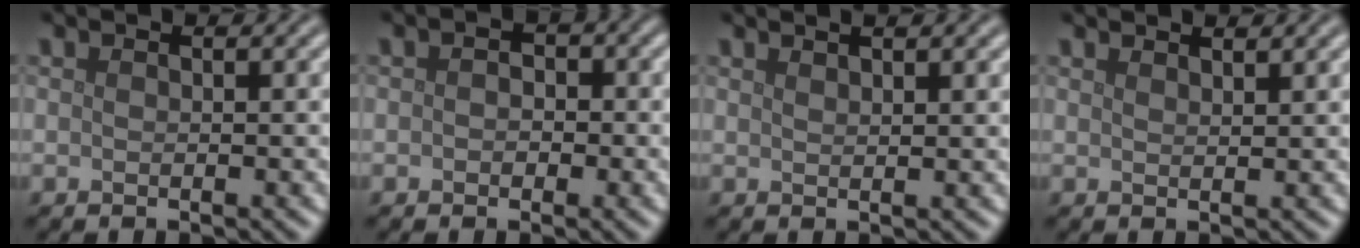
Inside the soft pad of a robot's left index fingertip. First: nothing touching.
{"total": 1.6, "force": [0.0, 1.3, 1.0], "torque": [-0.011, 0.000, -0.007]}
{"total": 2.0, "force": [1.5, 0.5, 1.2], "torque": [-0.007, 0.009, 0.015]}
{"total": 1.9, "force": [1.8, 0.4, 0.7], "torque": [-0.003, 0.004, 0.018]}